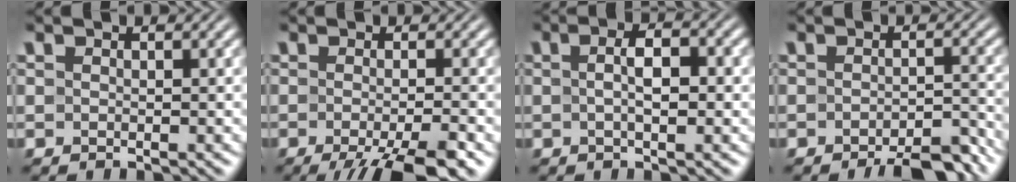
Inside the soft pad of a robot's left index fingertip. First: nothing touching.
{"total": 7.0, "force": [-3.7, 1.7, 5.7], "torque": [-0.072, -0.008, -0.055]}
{"total": 3.5, "force": [0.1, 1.1, 3.3], "torque": [-0.061, 0.004, 0.000]}
{"total": 4.7, "force": [-3.8, 1.2, 2.5], "torque": [-0.032, 0.004, -0.048]}